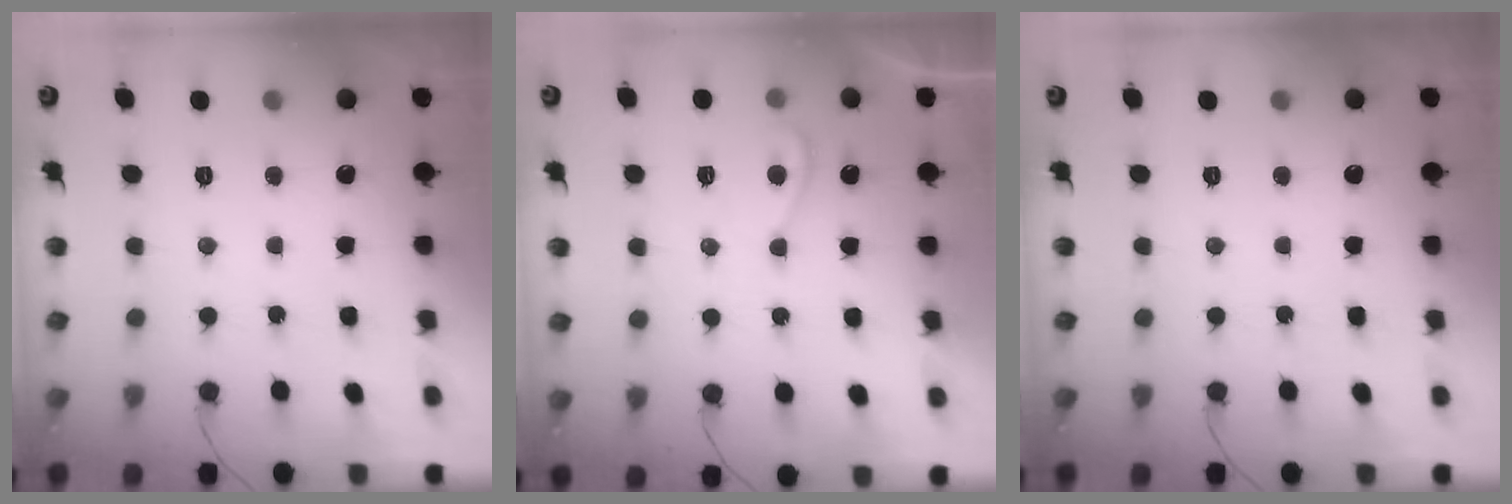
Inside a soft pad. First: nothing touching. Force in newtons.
{"total": 3.8, "press": 3.7, "slide": 0.7}
{"total": 0.0}